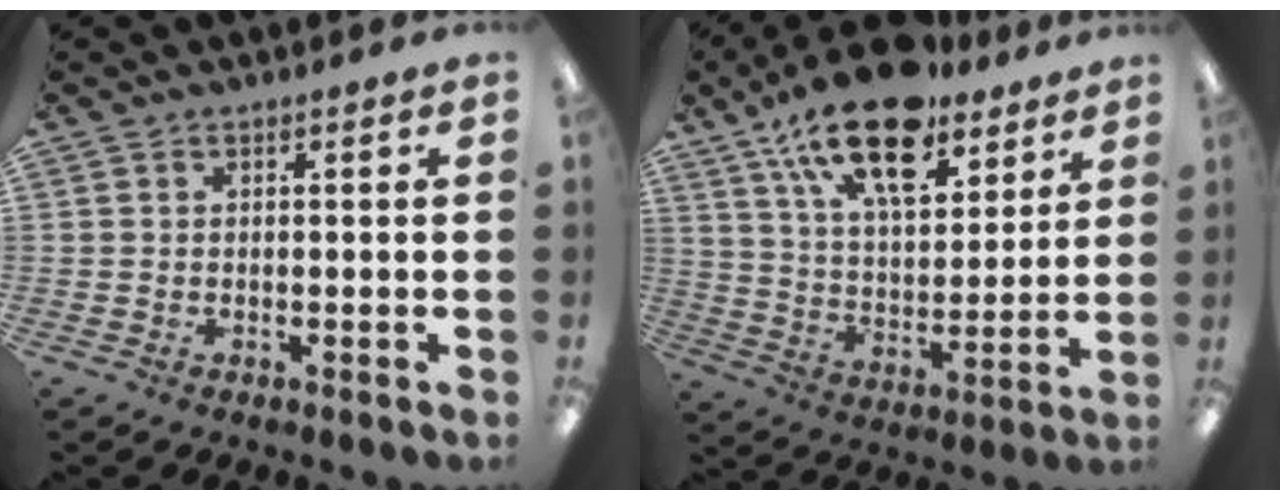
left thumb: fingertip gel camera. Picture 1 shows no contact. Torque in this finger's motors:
{"motor_torque": [0.59, 0.51, 1.68, -1.09, 0.22]}